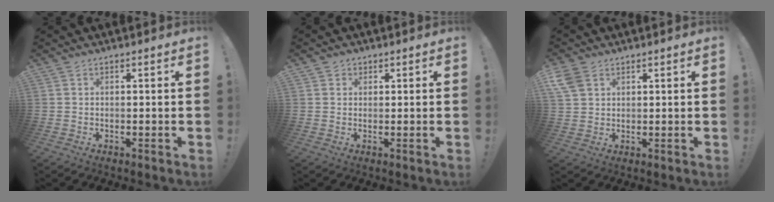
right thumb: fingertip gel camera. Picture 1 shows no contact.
{"total": 1.5, "force": [0.7, 1.3, 0.1], "torque": [-0.001, 0.000, 0.011]}
{"total": 5.4, "force": [2.9, 3.6, 2.8], "torque": [-0.051, -0.004, 0.060]}